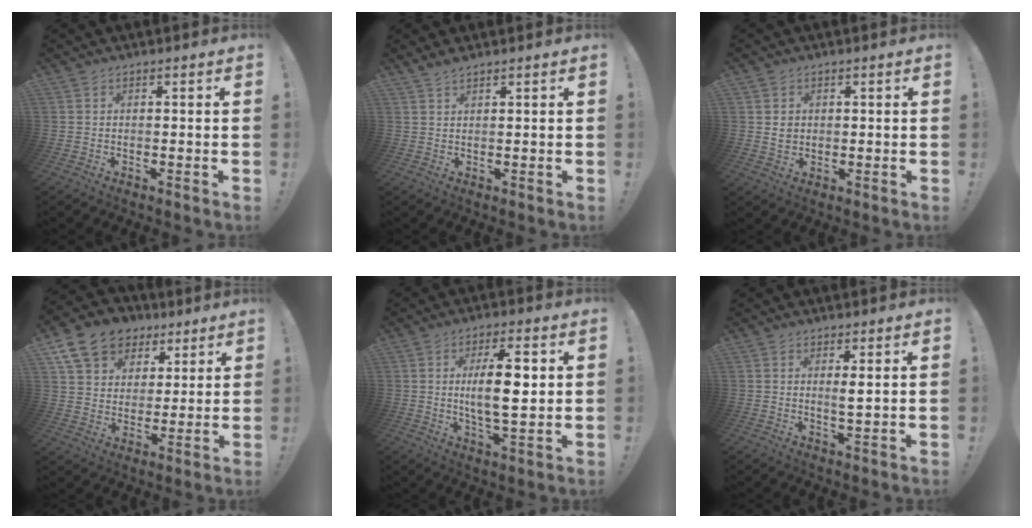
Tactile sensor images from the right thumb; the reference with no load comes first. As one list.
[{"total": 2.1, "force": [1.8, 0.2, 1.0], "torque": [-0.029, -0.005, 0.034]}, {"total": 2.9, "force": [0.7, 2.6, 1.0], "torque": [-0.014, 0.002, 0.013]}, {"total": 14.7, "force": [8.3, 10.5, 6.0], "torque": [-0.097, -0.045, 0.161]}, {"total": 12.0, "force": [1.6, 3.8, 11.2], "torque": [-0.200, -0.005, 0.016]}, {"total": 2.6, "force": [0.9, 0.2, 2.5], "torque": [-0.041, -0.006, 0.012]}]